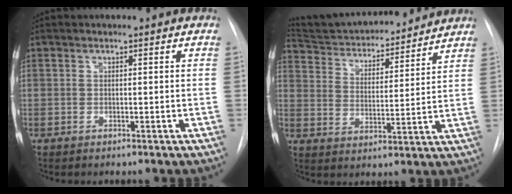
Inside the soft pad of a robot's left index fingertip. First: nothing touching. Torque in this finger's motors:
{"motor_torque": [-0.59, -1.43, 0.21, 0.03]}